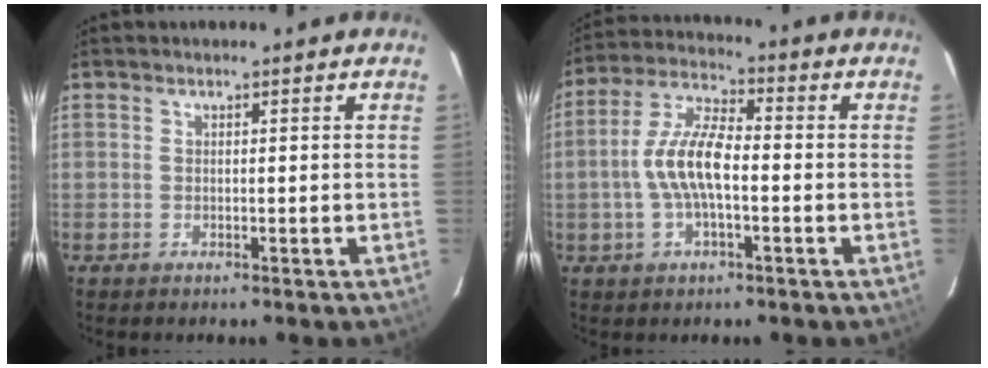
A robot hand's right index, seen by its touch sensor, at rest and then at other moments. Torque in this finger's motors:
{"motor_torque": [0.49, -0.17, 0.74, 0.18]}